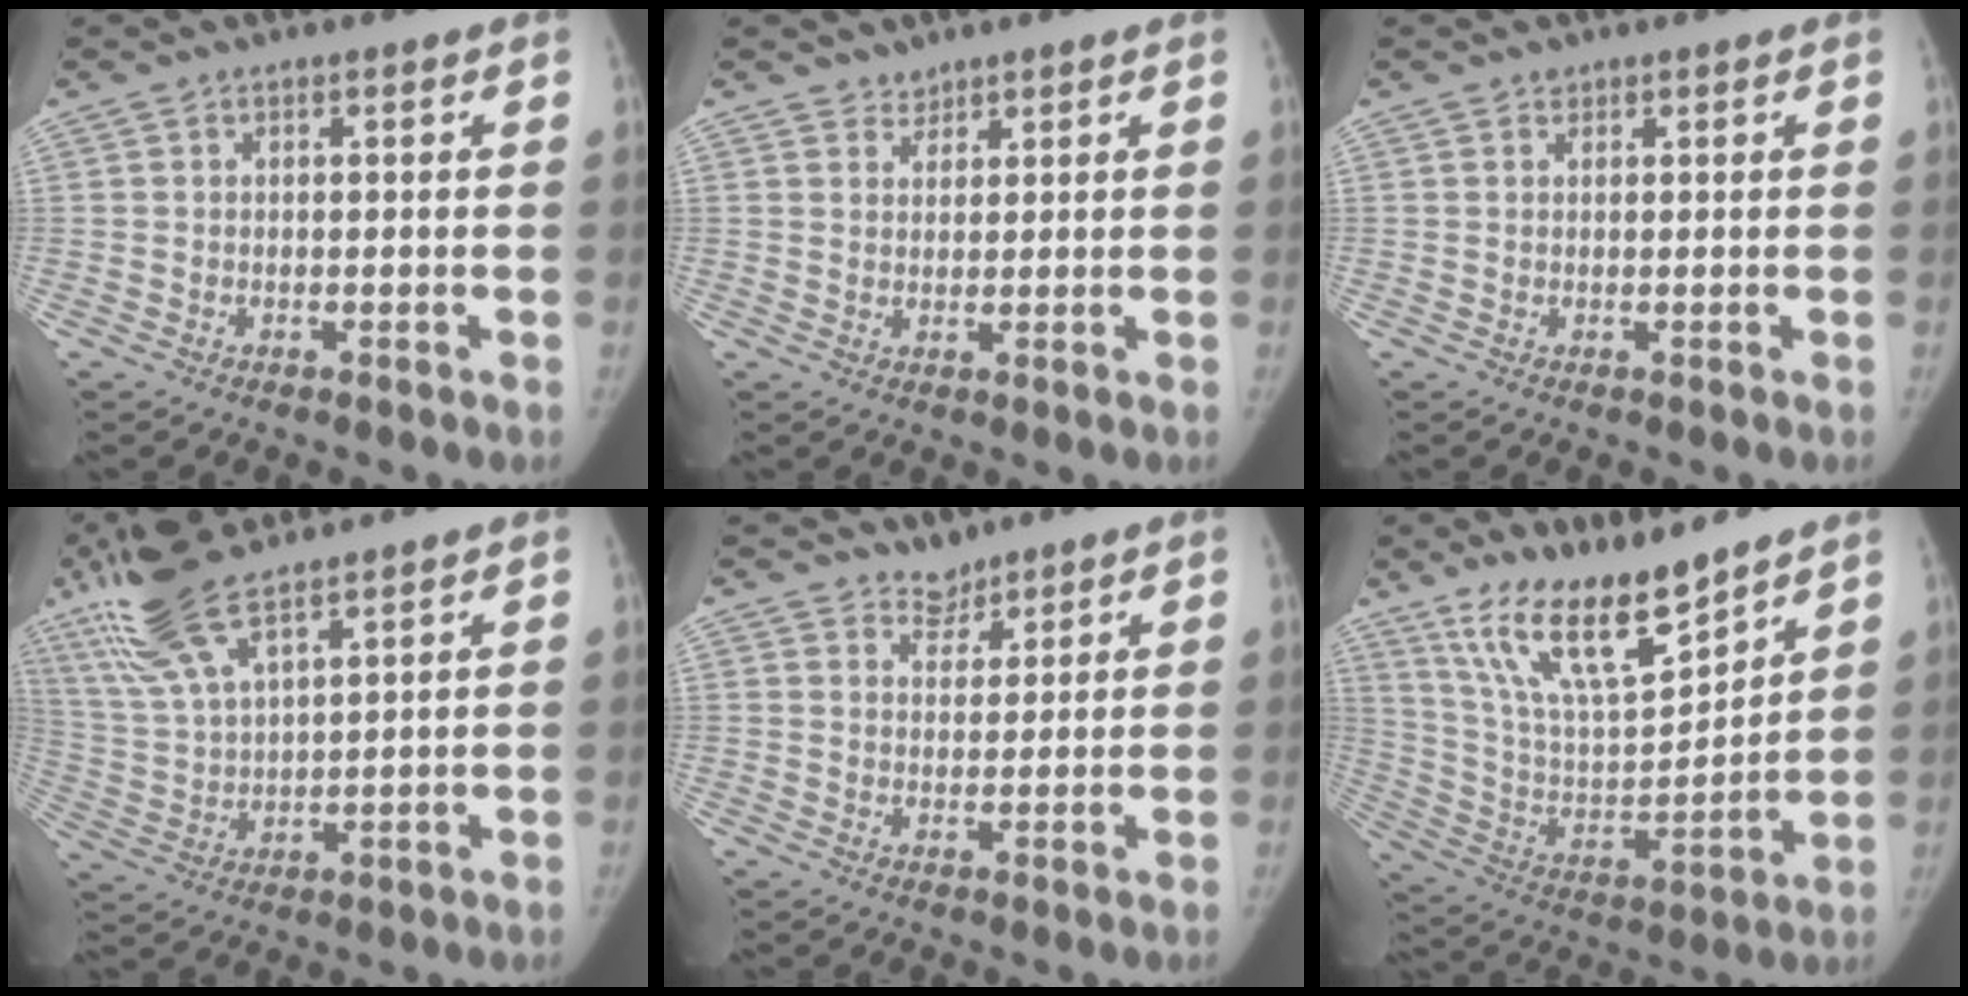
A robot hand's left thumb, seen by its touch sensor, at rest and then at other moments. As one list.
[{"total": 2.3, "force": [2.0, 1.2, -0.2], "torque": [0.022, -0.015, 0.028]}, {"total": 0.8, "force": [0.6, 0.5, 0.0], "torque": [0.007, -0.004, 0.007]}, {"total": 14.0, "force": [9.9, 3.9, 9.1], "torque": [-0.190, -0.027, 0.204]}, {"total": 3.3, "force": [2.8, 1.7, 0.0], "torque": [0.022, -0.021, 0.043]}, {"total": 17.3, "force": [13.2, 4.8, 10.0], "torque": [-0.151, -0.072, 0.255]}]